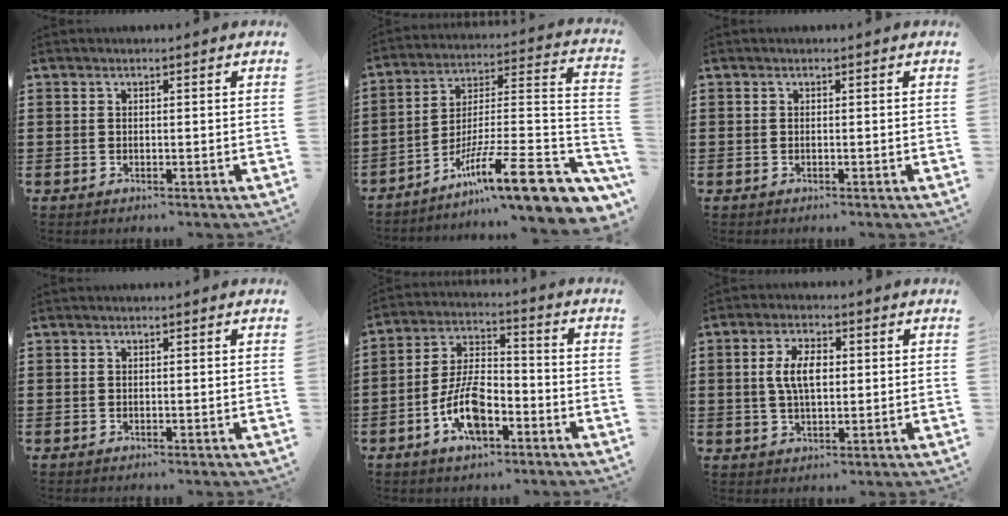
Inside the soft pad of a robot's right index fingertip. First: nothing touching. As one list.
[{"total": 14.7, "force": [-9.1, 2.6, 11.2], "torque": [-0.167, 0.014, -0.158]}, {"total": 0.0}, {"total": 0.0}, {"total": 9.2, "force": [-4.0, 4.4, 7.0], "torque": [-0.154, 0.005, -0.077]}, {"total": 5.8, "force": [0.6, 2.8, 5.0], "torque": [-0.110, 0.009, 0.006]}]